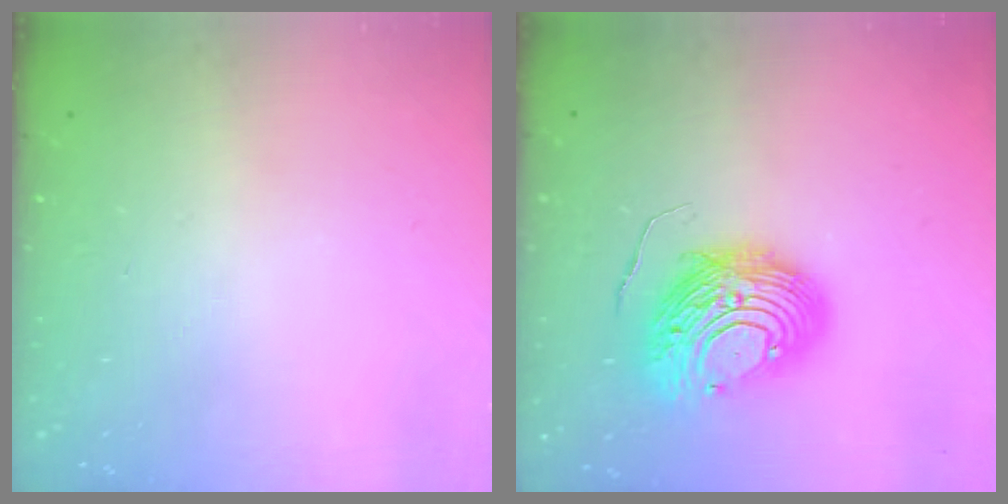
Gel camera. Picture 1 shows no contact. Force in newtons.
{"total": 12.2, "press": 12.2, "slide": 1.2}